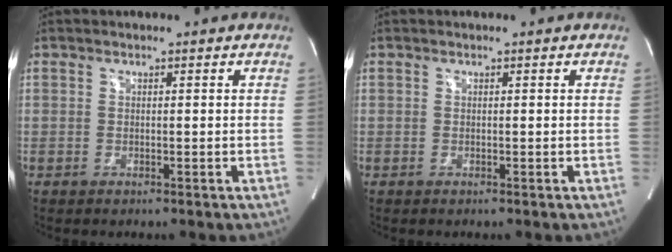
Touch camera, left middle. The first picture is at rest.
{"total": 0.0}